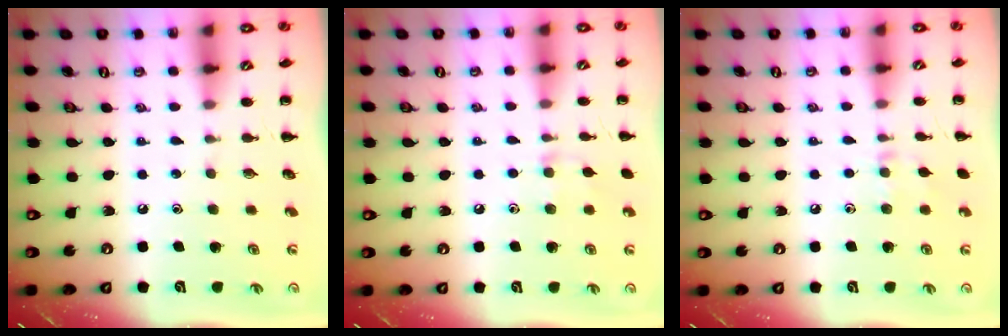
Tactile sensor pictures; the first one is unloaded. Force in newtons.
{"total": 6.7, "press": 6.4, "slide": 2.2}
{"total": 6.5, "press": 6.4, "slide": 1.5}